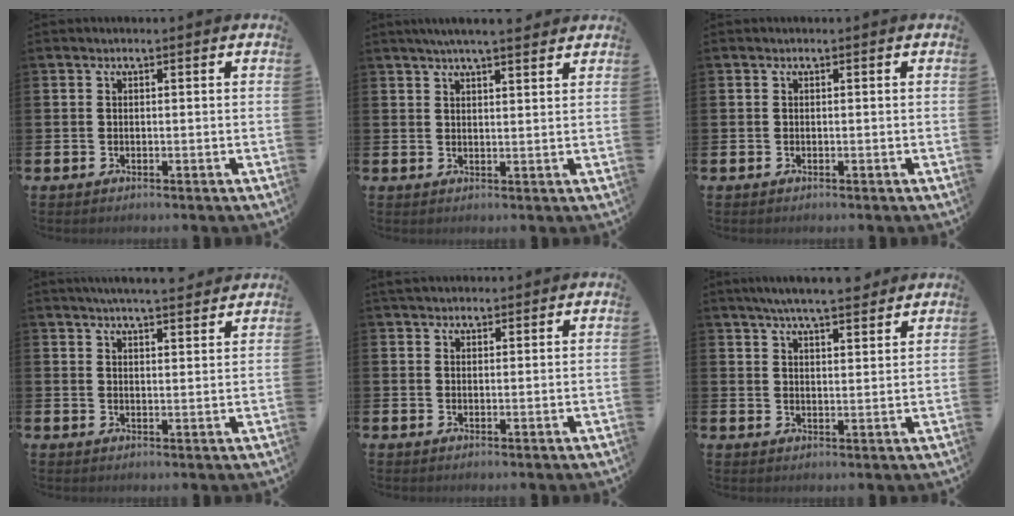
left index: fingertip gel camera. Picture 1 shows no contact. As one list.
[{"total": 4.4, "force": [4.1, 0.0, 1.7], "torque": [-0.033, -0.012, 0.071]}, {"total": 0.0}, {"total": 4.9, "force": [4.8, -0.1, 1.1], "torque": [-0.030, -0.019, 0.086]}, {"total": 2.5, "force": [2.3, 0.9, 0.5], "torque": [-0.003, -0.005, 0.040]}, {"total": 6.0, "force": [5.6, 0.3, 1.9], "torque": [-0.042, -0.023, 0.099]}]